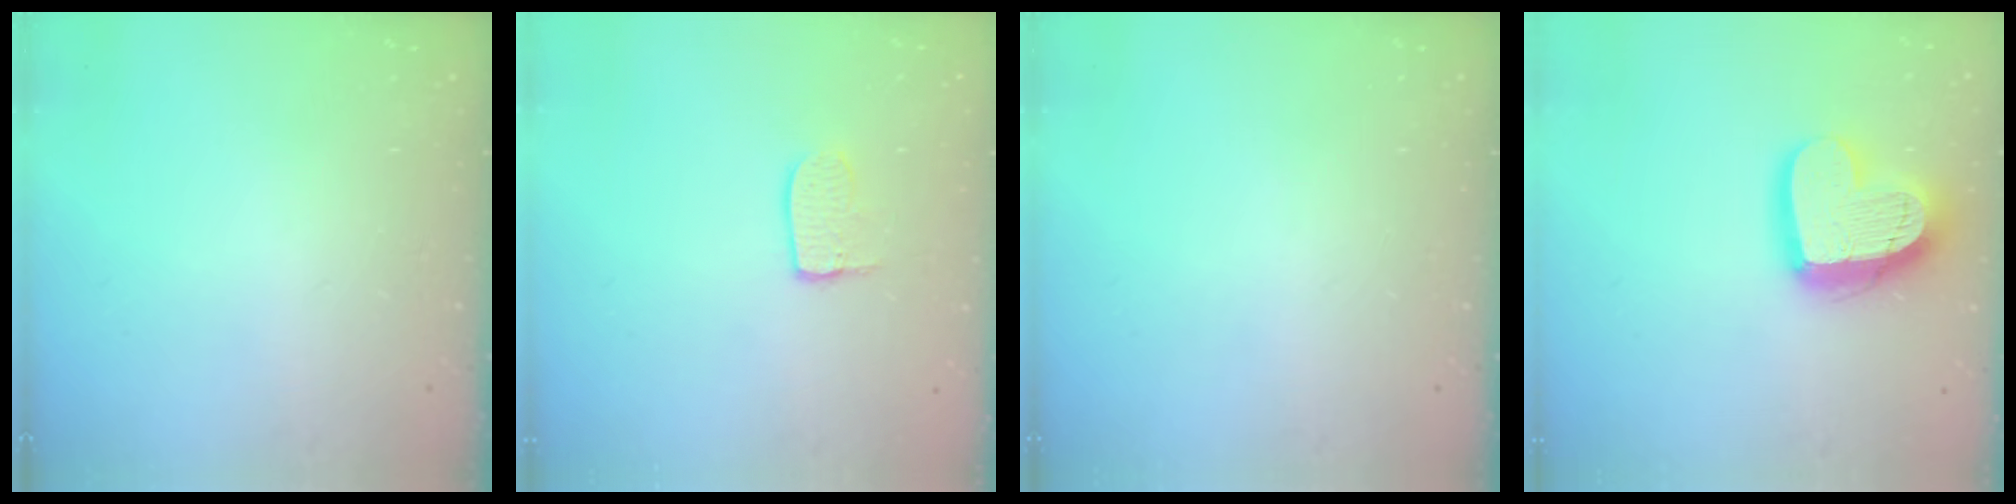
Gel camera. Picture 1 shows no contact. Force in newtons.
{"total": 5.9, "press": 5.9, "slide": 0.2}
{"total": 0.0}
{"total": 17.0, "press": 17.0, "slide": 1.5}